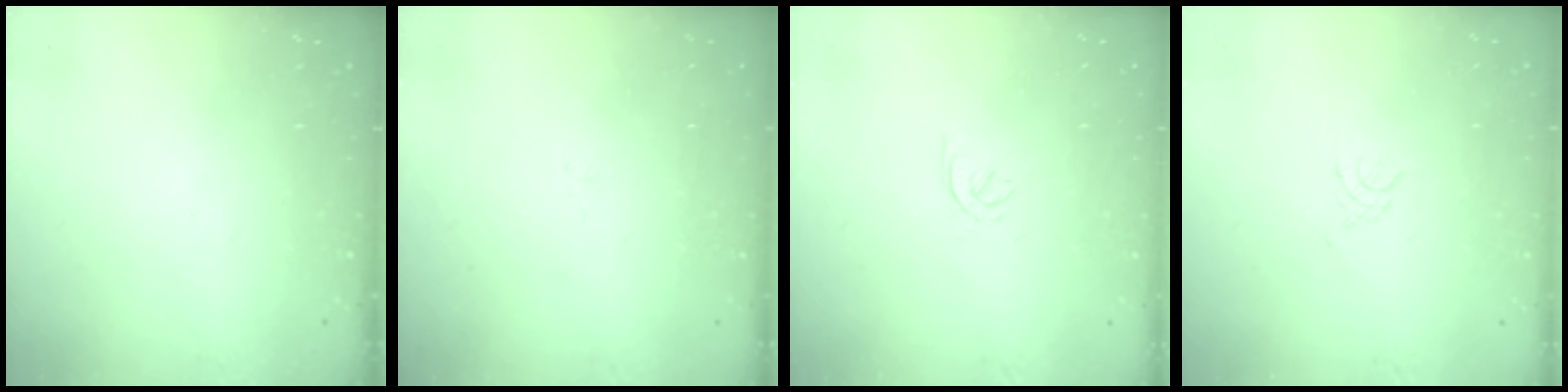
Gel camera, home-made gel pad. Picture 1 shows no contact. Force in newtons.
{"total": 1.6, "press": 1.5, "slide": 0.3}
{"total": 2.1, "press": 2.0, "slide": 0.6}
{"total": 2.3, "press": 2.2, "slide": 0.5}